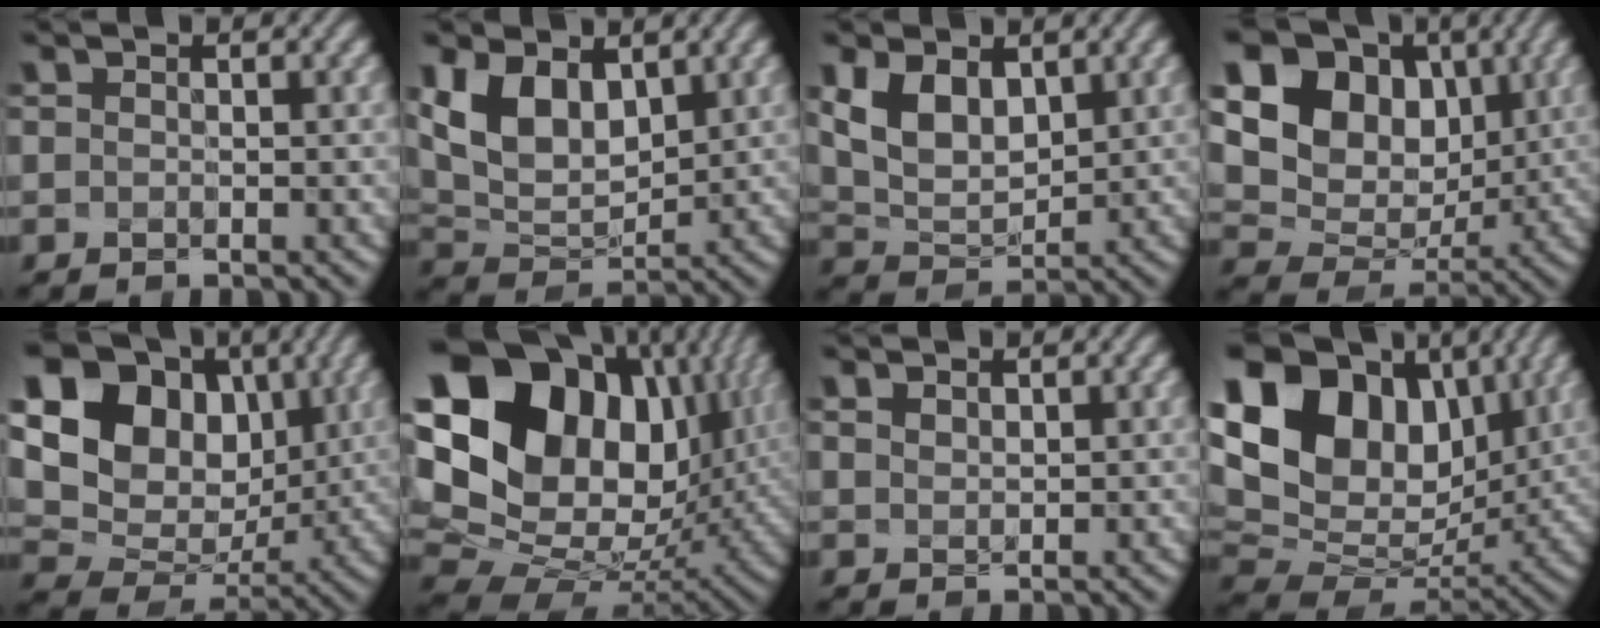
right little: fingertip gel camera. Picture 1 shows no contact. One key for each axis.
{"total": 5.3, "fx": 2.0, "fy": 3.2, "fz": 3.7, "tx": -0.078, "ty": -0.012, "tz": 0.042}
{"total": 3.8, "fx": 1.5, "fy": 2.3, "fz": 2.7, "tx": -0.057, "ty": -0.012, "tz": 0.038}
{"total": 15.2, "fx": 5.0, "fy": 12.1, "fz": 7.8, "tx": -0.184, "ty": 0.030, "tz": 0.101}
{"total": 17.5, "fx": 5.1, "fy": 14.2, "fz": 8.7, "tx": -0.204, "ty": 0.031, "tz": 0.095}
{"total": 20.6, "fx": 7.3, "fy": 14.9, "fz": 12.3, "tx": -0.296, "ty": 0.044, "tz": 0.149}
{"total": 1.6, "fx": 1.1, "fy": 1.0, "fz": 0.7, "tx": -0.027, "ty": 0.009, "tz": 0.016}
{"total": 15.1, "fx": 5.2, "fy": 10.5, "fz": 9.5, "tx": -0.191, "ty": 0.026, "tz": 0.101}